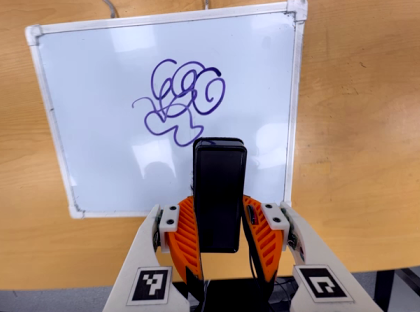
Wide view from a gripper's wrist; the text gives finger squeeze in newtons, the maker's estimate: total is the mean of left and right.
{"total": 5.1, "left": 3.4, "right": 6.7}